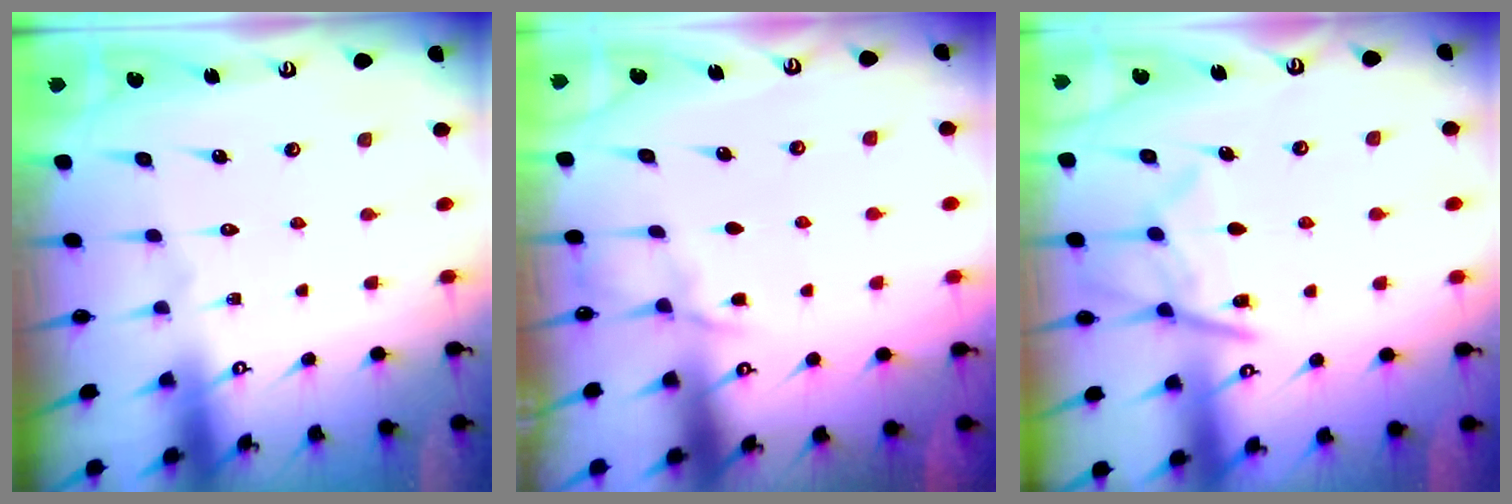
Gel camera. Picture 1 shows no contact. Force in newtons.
{"total": 3.6, "press": 3.5, "slide": 0.5}
{"total": 11.5, "press": 11.4, "slide": 1.2}